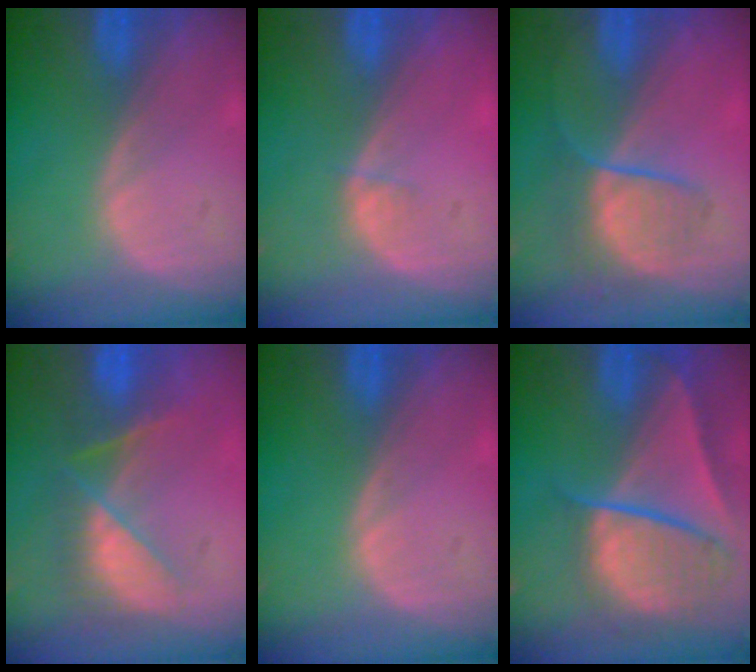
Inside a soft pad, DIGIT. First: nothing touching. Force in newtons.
{"total": 0.8, "press": 0.7, "slide": 0.4}
{"total": 6.4, "press": 5.9, "slide": 2.3}
{"total": 7.8, "press": 7.0, "slide": 3.4}
{"total": 0.0}
{"total": 10.0, "press": 8.3, "slide": 5.4}